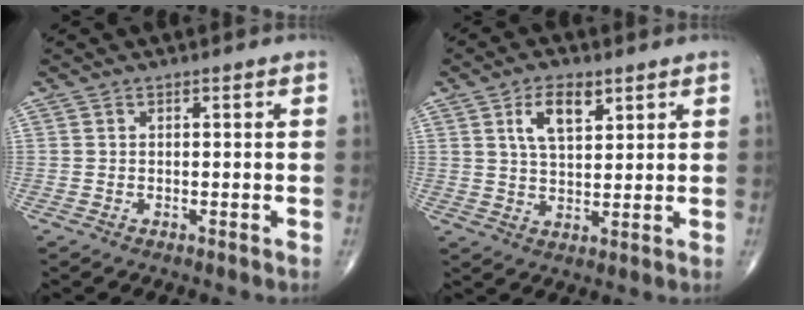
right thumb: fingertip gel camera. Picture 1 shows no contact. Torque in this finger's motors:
{"motor_torque": [-0.04, 0.11, 0.17, 0.07, 0.10]}